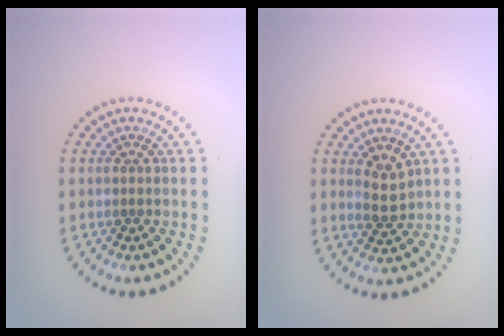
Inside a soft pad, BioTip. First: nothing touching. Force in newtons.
{"total": 2.3, "press": 2.2, "slide": 0.8}